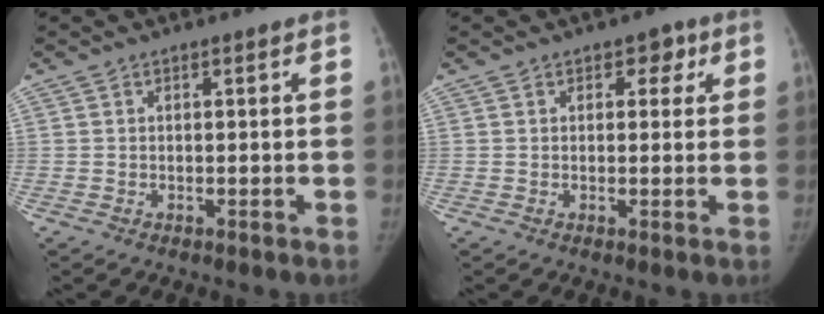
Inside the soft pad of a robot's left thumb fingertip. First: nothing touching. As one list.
[{"total": 3.0, "force": [1.3, 2.1, 1.6], "torque": [0.008, -0.001, 0.012]}]